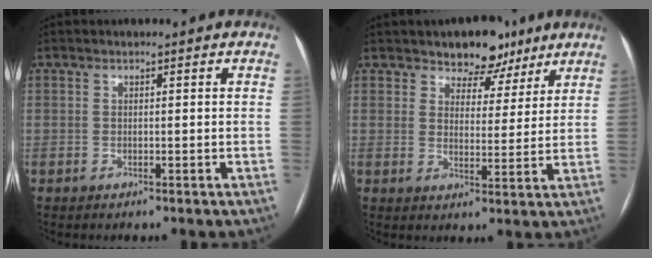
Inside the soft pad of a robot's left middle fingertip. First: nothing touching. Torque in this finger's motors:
{"motor_torque": [0.20, -0.20, 0.07, 0.00]}